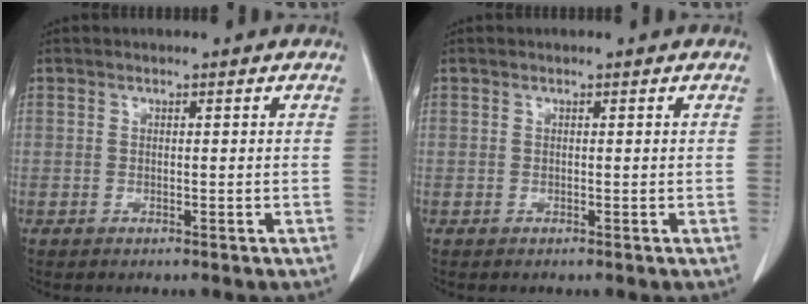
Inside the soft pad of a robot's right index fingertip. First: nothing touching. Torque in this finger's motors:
{"motor_torque": [0.00, 0.00, 0.00, 0.01]}